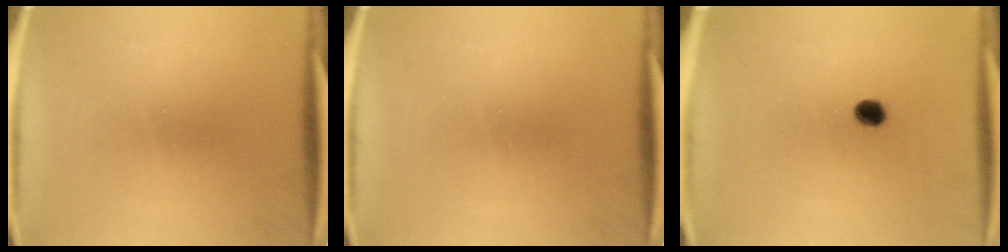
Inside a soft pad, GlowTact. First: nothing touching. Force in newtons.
{"total": 0.0}
{"total": 2.7}